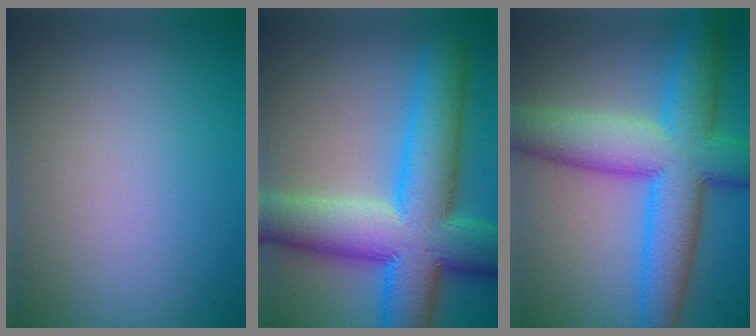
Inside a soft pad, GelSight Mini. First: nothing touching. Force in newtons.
{"total": 12.9, "press": 12.9, "slide": 0.3}
{"total": 11.1, "press": 11.1, "slide": 0.1}